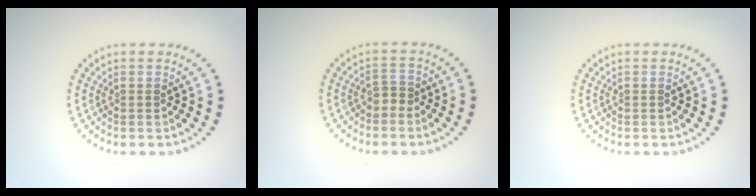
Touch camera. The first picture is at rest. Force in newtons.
{"total": 1.0, "press": 0.8, "slide": 0.5}
{"total": 0.0}